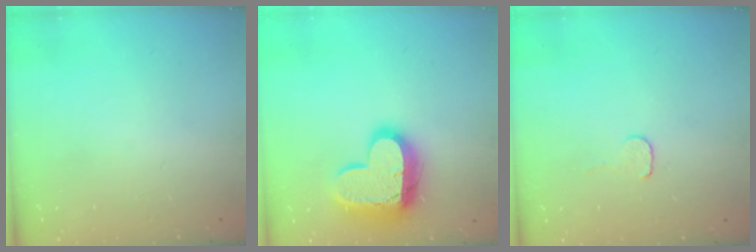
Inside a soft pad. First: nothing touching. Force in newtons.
{"total": 16.4, "press": 16.3, "slide": 1.5}
{"total": 4.1, "press": 4.1, "slide": 0.4}